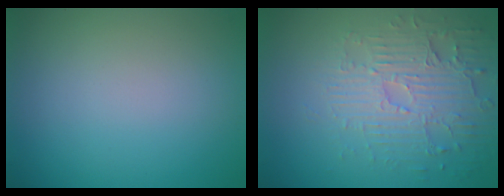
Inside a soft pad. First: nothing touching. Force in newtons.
{"total": 4.1, "press": 3.7, "slide": 1.7}